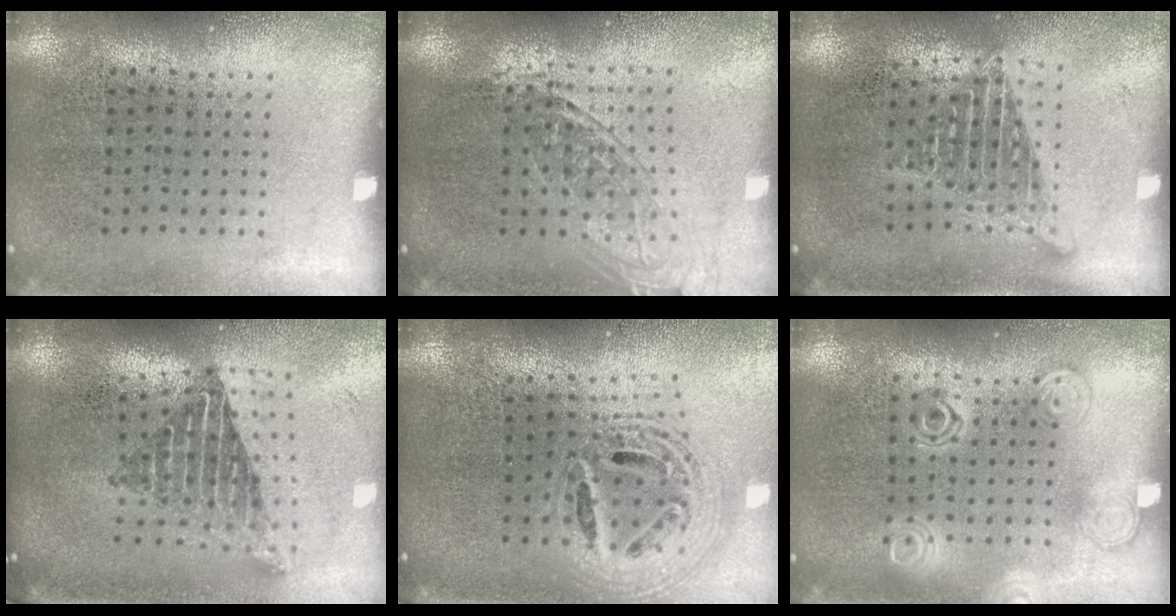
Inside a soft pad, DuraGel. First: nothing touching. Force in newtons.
{"total": 1.7, "press": 1.4, "slide": 1.0}
{"total": 1.6, "press": 1.3, "slide": 0.9}
{"total": 2.3, "press": 1.6, "slide": 1.6}
{"total": 2.3, "press": 1.8, "slide": 1.6}
{"total": 1.3, "press": 1.3, "slide": 0.1}